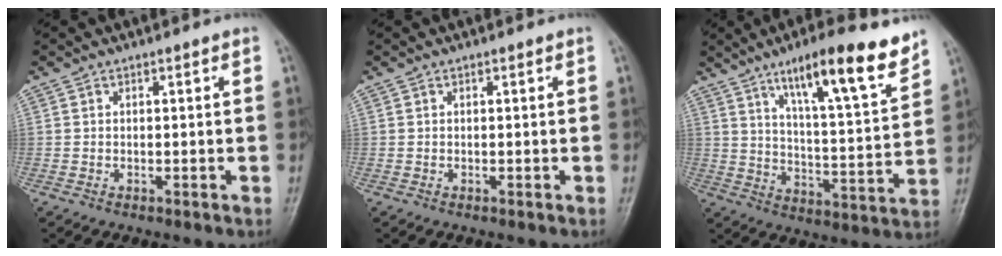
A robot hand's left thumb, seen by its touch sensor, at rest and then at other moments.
{"total": 0.0}
{"total": 16.9, "force": [11.2, 3.2, 12.3], "torque": [-0.168, -0.056, 0.181]}